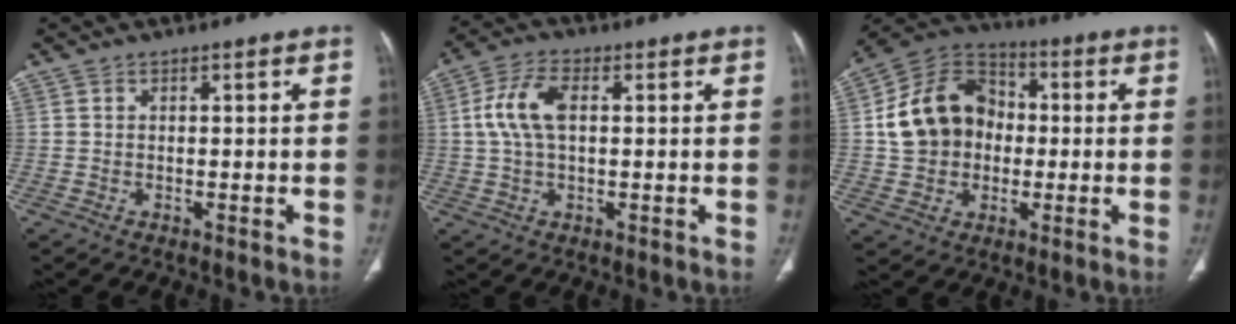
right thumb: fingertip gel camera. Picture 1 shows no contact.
{"total": 8.0, "force": [1.2, 4.3, 6.7], "torque": [-0.146, 0.018, 0.022]}
{"total": 15.3, "force": [0.2, 12.6, 8.7], "torque": [-0.130, 0.030, -0.002]}